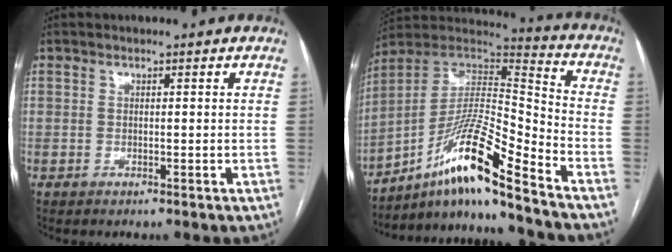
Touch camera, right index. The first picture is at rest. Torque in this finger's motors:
{"motor_torque": [1.22, -0.93, 0.46, 0.19]}